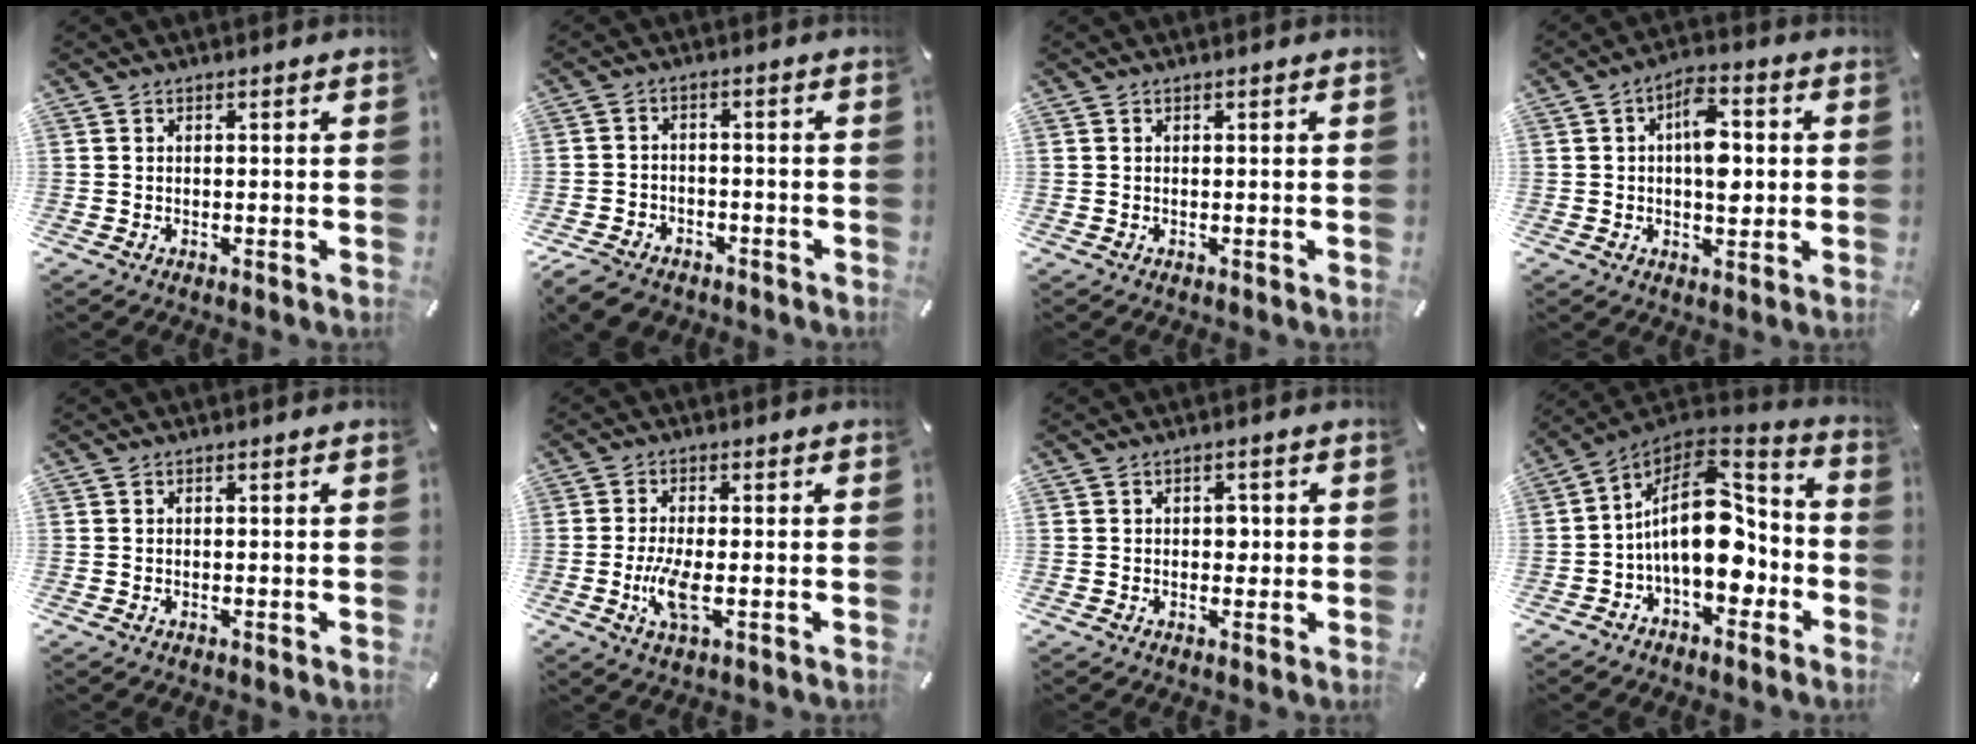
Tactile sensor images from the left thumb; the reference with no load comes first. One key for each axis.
{"total": 5.7, "fx": -4.7, "fy": 2.8, "fz": 1.7, "tx": -0.039, "ty": 0.023, "tz": -0.093}
{"total": 0.0}
{"total": 9.5, "fx": 0.8, "fy": 5.4, "fz": 7.8, "tx": -0.108, "ty": -0.001, "tz": 0.009}
{"total": 0.0}
{"total": 5.9, "fx": -1.4, "fy": 2.0, "fz": 5.3, "tx": -0.129, "ty": -0.014, "tz": -0.031}
{"total": 2.3, "fx": 0.0, "fy": 1.7, "fz": 1.6, "tx": -0.015, "ty": 0.000, "tz": -0.006}
{"total": 17.4, "fx": -1.5, "fy": 11.2, "fz": 13.3, "tx": -0.230, "ty": -0.004, "tz": -0.026}